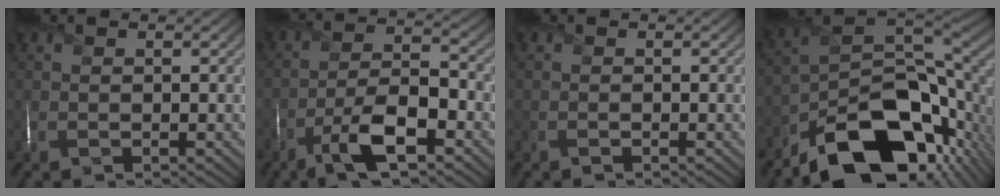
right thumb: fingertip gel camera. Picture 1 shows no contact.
{"total": 8.8, "force": [-5.1, 2.7, 6.7], "torque": [-0.117, 0.006, -0.101]}
{"total": 0.0}
{"total": 16.0, "force": [-9.7, 7.5, 10.2], "torque": [-0.180, -0.026, -0.163]}